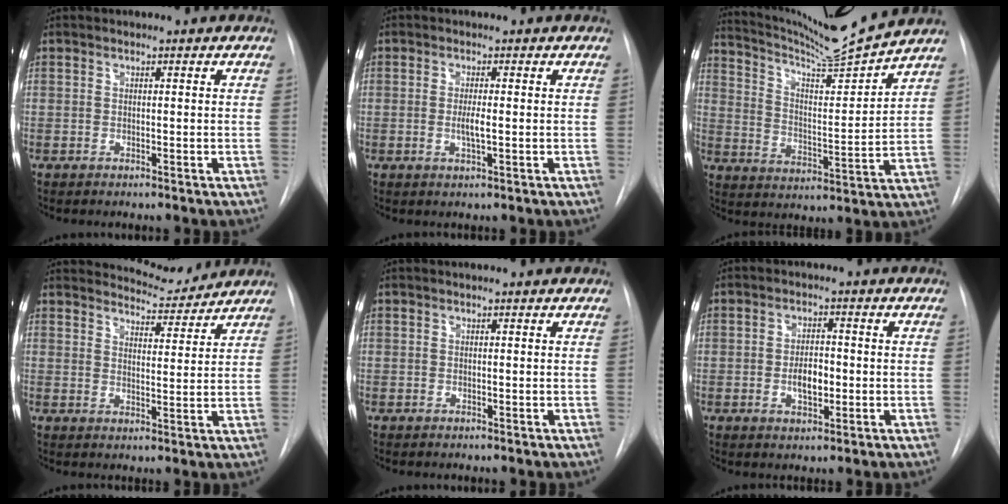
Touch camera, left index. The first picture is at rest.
{"total": 2.2, "force": [-1.0, 0.1, 2.0], "torque": [-0.040, -0.010, -0.014]}
{"total": 14.9, "force": [13.9, -1.9, 5.2], "torque": [-0.098, -0.034, 0.224]}
{"total": 6.0, "force": [6.0, 0.7, 0.0], "torque": [-0.002, -0.012, 0.084]}
{"total": 0.0}
{"total": 4.0, "force": [-1.5, 1.9, 3.3], "torque": [-0.053, -0.004, -0.020]}